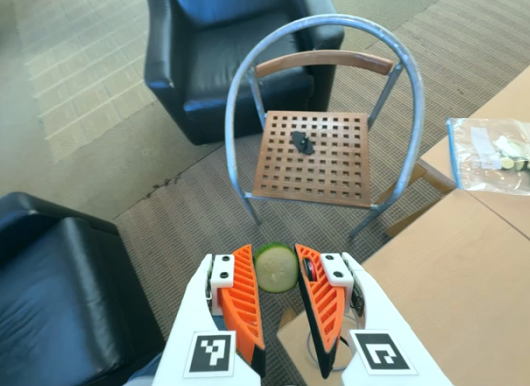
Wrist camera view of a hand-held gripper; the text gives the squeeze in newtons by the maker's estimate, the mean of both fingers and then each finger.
{"total": 9.4, "left": 9.4, "right": 9.4}